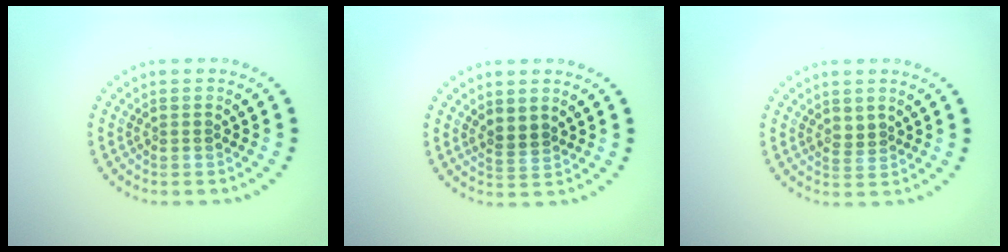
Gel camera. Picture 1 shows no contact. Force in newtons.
{"total": 1.6, "press": 1.4, "slide": 0.8}
{"total": 1.0, "press": 0.8, "slide": 0.5}